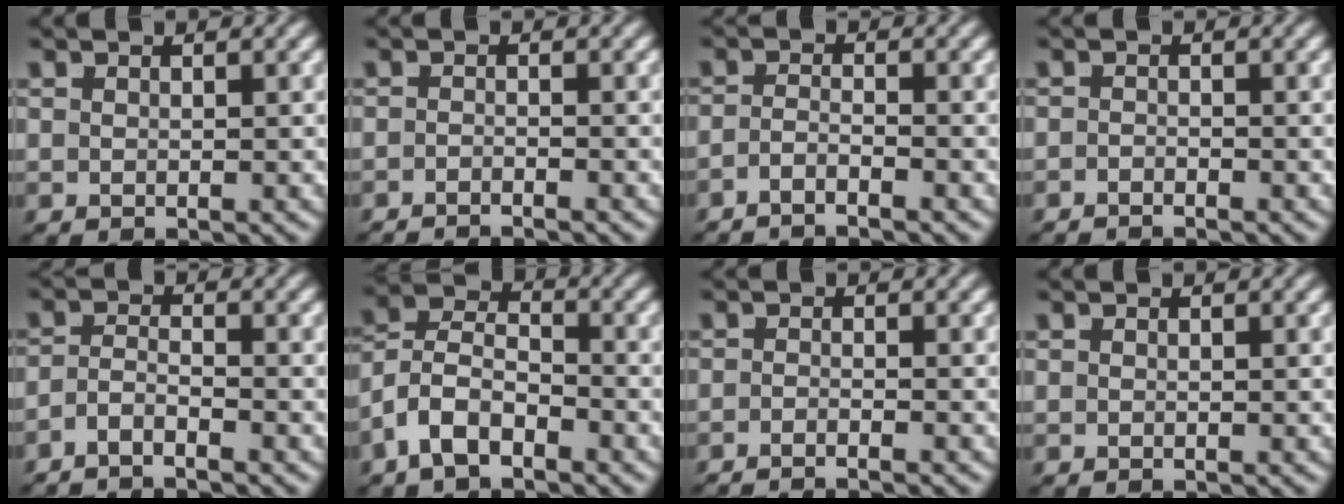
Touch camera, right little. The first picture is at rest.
{"total": 2.4, "force": [-2.3, -0.3, -0.2], "torque": [0.008, -0.011, -0.037]}
{"total": 2.7, "force": [-2.5, 0.0, 0.9], "torque": [-0.016, -0.014, -0.039]}
{"total": 1.7, "force": [-1.6, -0.3, -0.3], "torque": [0.011, -0.010, -0.025]}
{"total": 3.2, "force": [-2.7, 1.2, 1.3], "torque": [-0.029, -0.020, -0.043]}
{"total": 8.2, "force": [-1.7, 6.9, 4.0], "torque": [-0.098, -0.020, -0.038]}
{"total": 2.5, "force": [-2.4, -0.3, 0.5], "torque": [-0.002, -0.006, -0.039]}
{"total": 0.0}